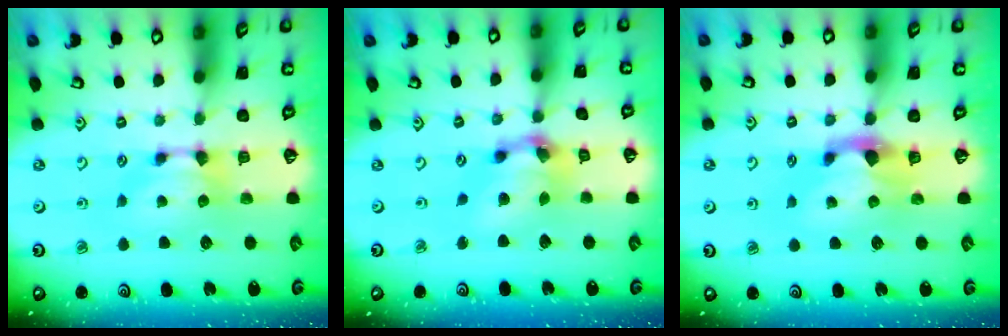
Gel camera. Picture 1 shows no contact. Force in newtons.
{"total": 6.9, "press": 6.6, "slide": 2.2}
{"total": 2.2, "press": 1.8, "slide": 1.3}